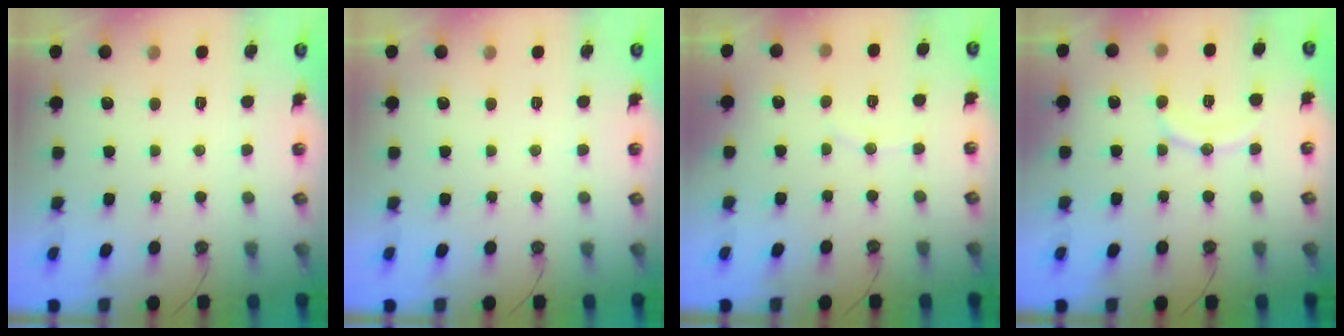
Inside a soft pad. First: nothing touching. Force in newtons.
{"total": 0.0}
{"total": 5.3, "press": 5.2, "slide": 1.1}
{"total": 9.7, "press": 9.7, "slide": 1.1}